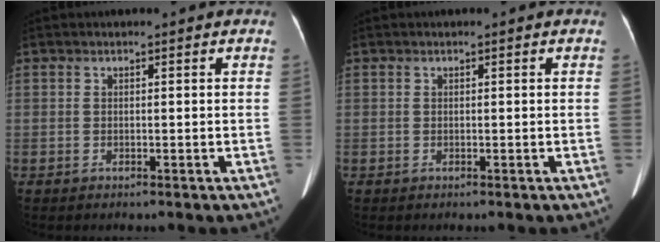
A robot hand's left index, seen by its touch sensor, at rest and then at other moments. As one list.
[{"total": 0.0}]